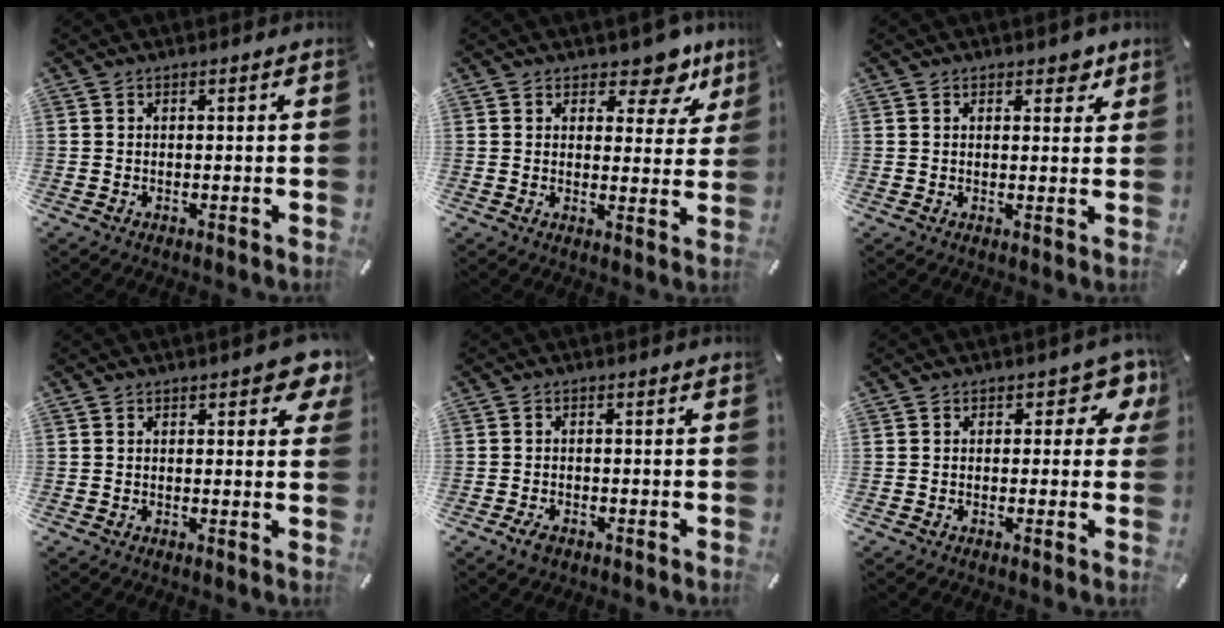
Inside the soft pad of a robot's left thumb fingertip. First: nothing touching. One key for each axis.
{"total": 8.6, "fx": 6.0, "fy": 4.3, "fz": 4.5, "tx": -0.037, "ty": -0.046, "tz": 0.096}
{"total": 4.7, "fx": 3.2, "fy": 2.8, "fz": 2.0, "tx": -0.002, "ty": -0.016, "tz": 0.047}
{"total": 4.8, "fx": 2.6, "fy": 2.3, "fz": 3.3, "tx": -0.040, "ty": -0.007, "tz": 0.041}
{"total": 2.2, "fx": -1.5, "fy": 1.1, "fz": 1.2, "tx": -0.027, "ty": 0.002, "tz": -0.029}
{"total": 5.4, "fx": 1.9, "fy": 3.4, "fz": 3.8, "tx": -0.032, "ty": -0.004, "tz": 0.024}